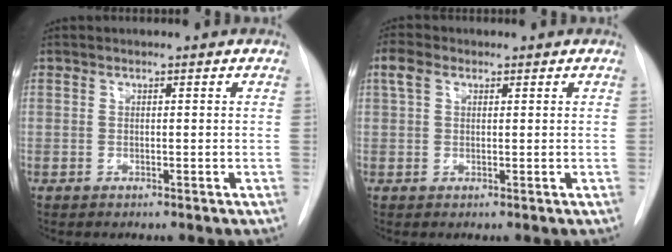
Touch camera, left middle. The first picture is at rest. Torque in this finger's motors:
{"motor_torque": [0.90, -0.95, 0.03, 0.02]}